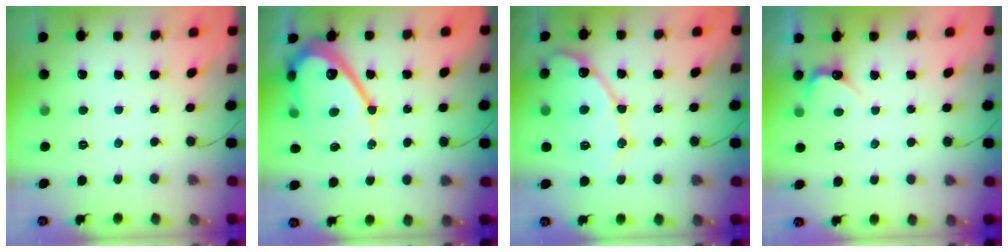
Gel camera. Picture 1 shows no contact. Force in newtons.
{"total": 16.0, "press": 16.0, "slide": 1.4}
{"total": 14.7, "press": 14.7, "slide": 1.0}
{"total": 2.9, "press": 2.9, "slide": 0.3}